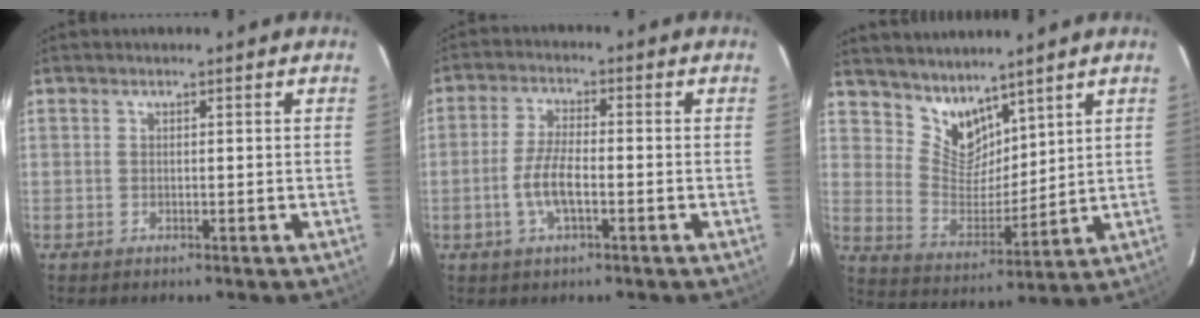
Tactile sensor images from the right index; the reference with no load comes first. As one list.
[{"total": 6.1, "force": [-2.0, 1.8, 5.5], "torque": [-0.116, 0.000, -0.039]}, {"total": 8.9, "force": [7.3, 4.2, 2.7], "torque": [-0.046, -0.002, 0.150]}]